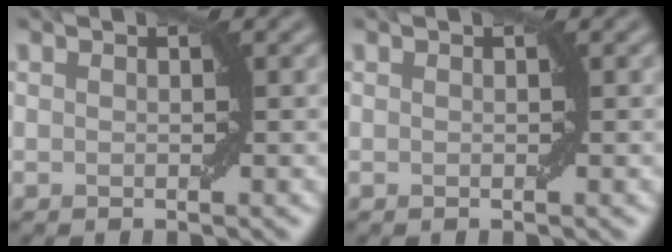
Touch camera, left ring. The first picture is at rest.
{"total": 0.0}